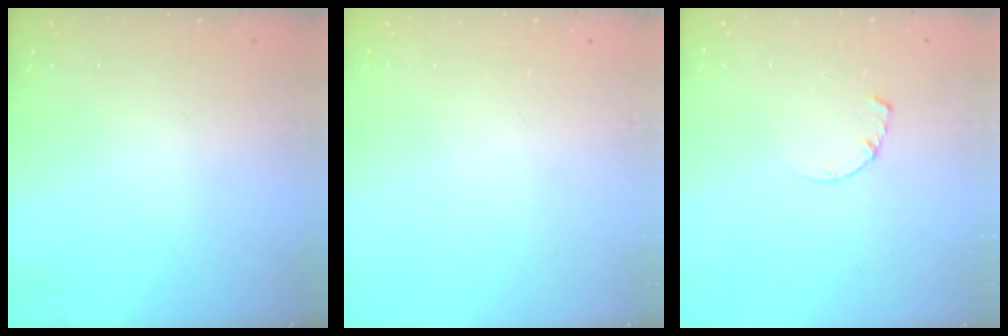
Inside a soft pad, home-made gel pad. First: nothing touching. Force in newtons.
{"total": 0.0}
{"total": 3.3, "press": 3.3, "slide": 0.3}